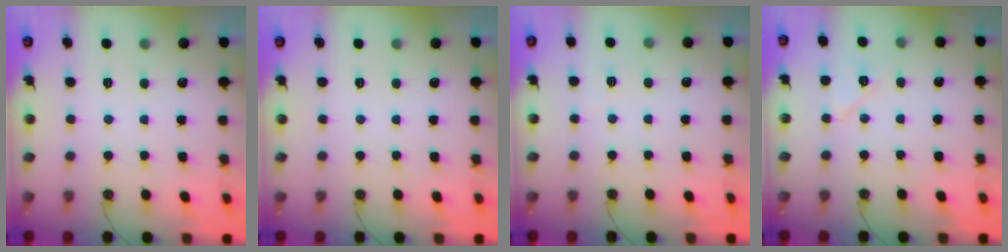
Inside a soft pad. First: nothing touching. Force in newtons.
{"total": 0.0}
{"total": 1.9, "press": 1.9, "slide": 0.4}
{"total": 7.3, "press": 7.2, "slide": 1.2}